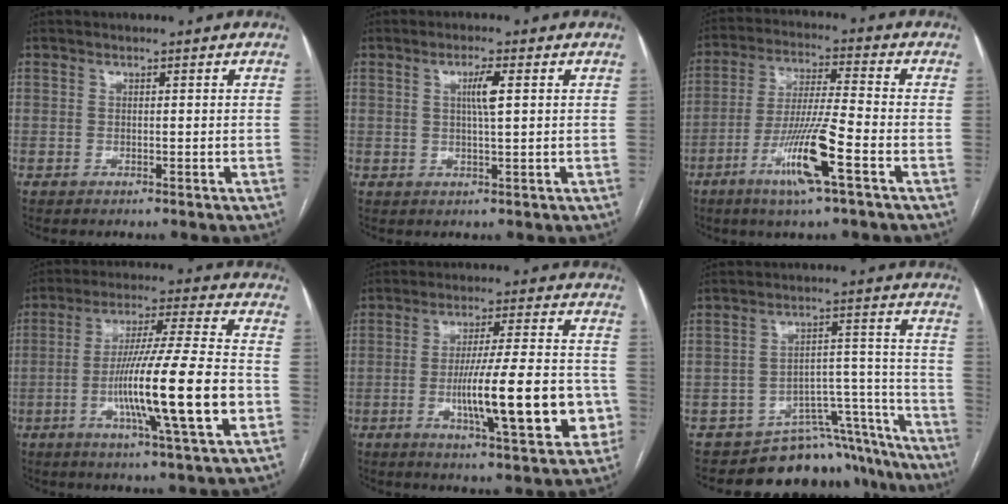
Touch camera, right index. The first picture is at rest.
{"total": 3.5, "force": [1.0, 0.0, 3.4], "torque": [-0.061, -0.001, 0.015]}
{"total": 11.7, "force": [-5.3, -0.2, 10.4], "torque": [-0.202, -0.016, -0.103]}
{"total": 17.6, "force": [-4.3, -0.2, 17.1], "torque": [-0.301, -0.010, -0.076]}
{"total": 16.4, "force": [-3.8, 2.4, 15.8], "torque": [-0.240, 0.003, -0.051]}
{"total": 13.4, "force": [-12.6, 4.4, -0.2], "torque": [0.047, 0.088, -0.174]}